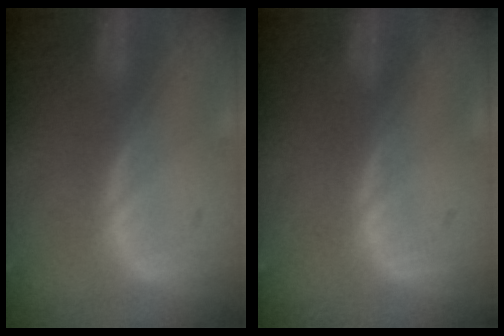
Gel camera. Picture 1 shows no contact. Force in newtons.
{"total": 0.0}